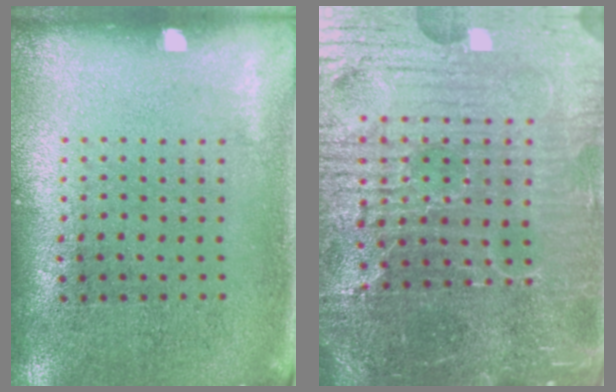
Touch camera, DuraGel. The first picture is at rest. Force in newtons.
{"total": 6.6, "press": 6.0, "slide": 2.8}